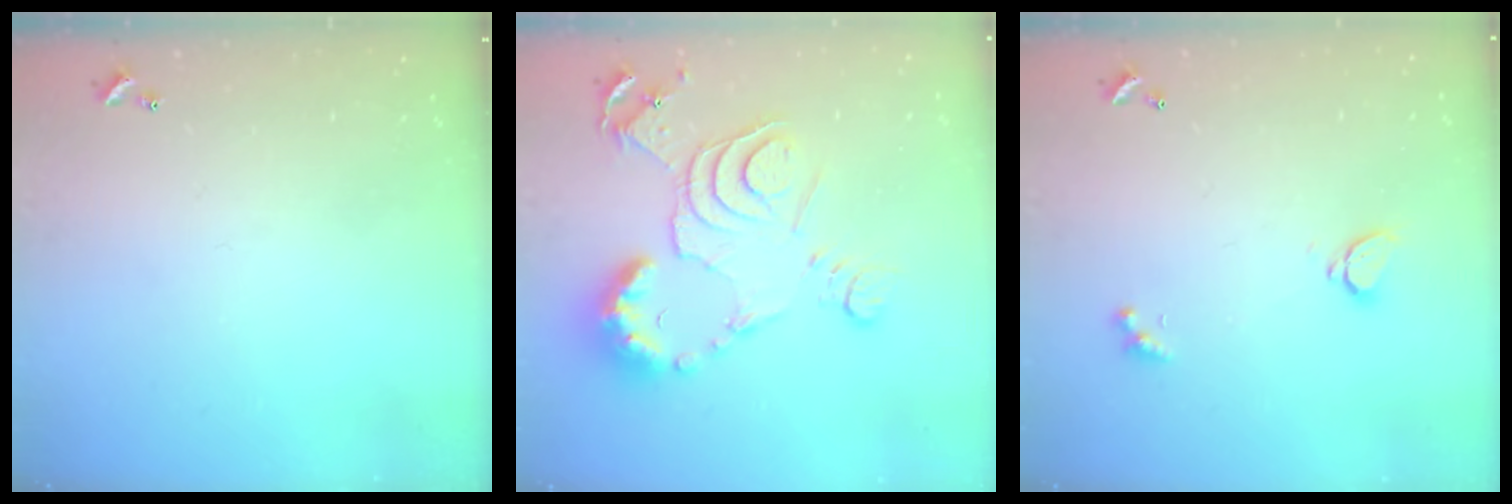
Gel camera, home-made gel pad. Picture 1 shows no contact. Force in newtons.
{"total": 15.2, "press": 15.1, "slide": 1.6}
{"total": 1.7, "press": 1.7, "slide": 0.3}